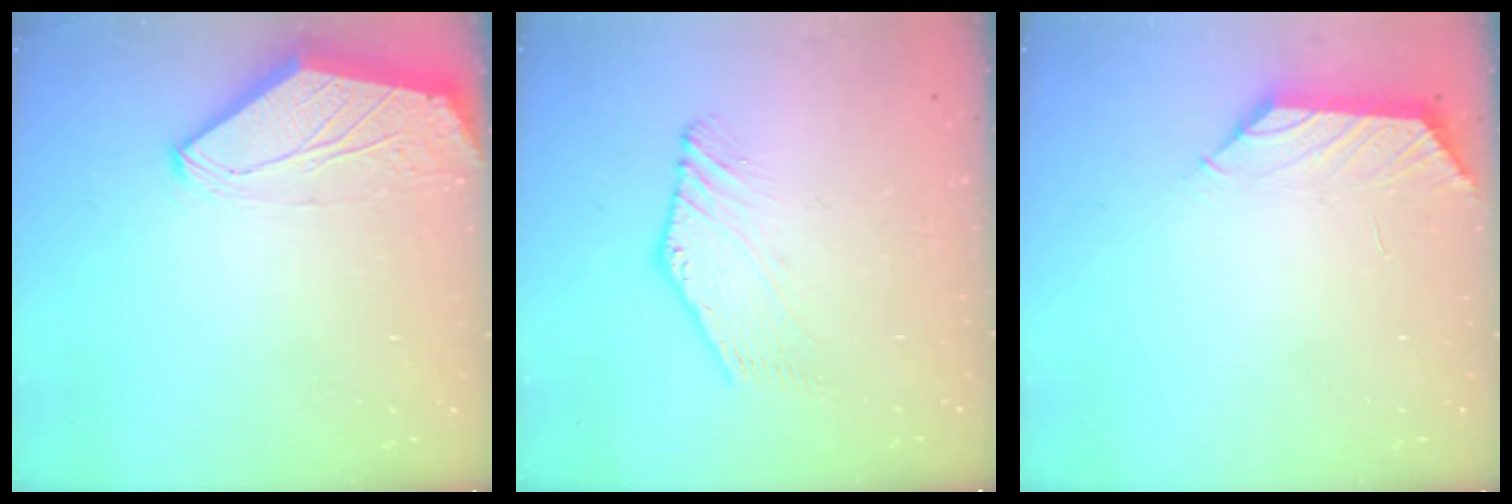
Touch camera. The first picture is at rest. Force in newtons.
{"total": 0.8, "press": 0.7, "slide": 0.4}
{"total": 1.2, "press": 1.1, "slide": 0.6}